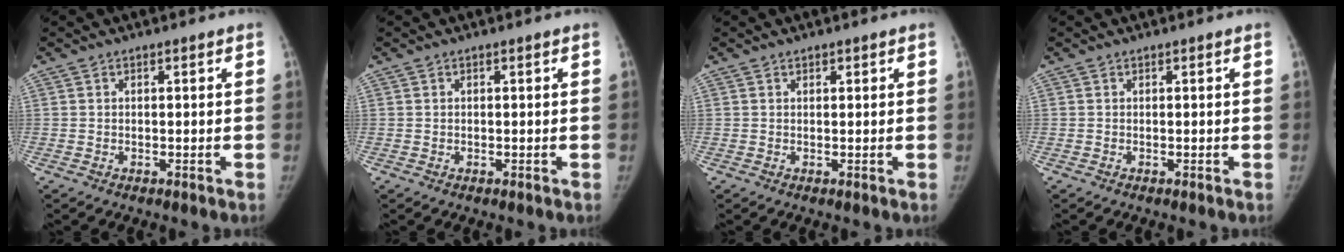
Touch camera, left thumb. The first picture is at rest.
{"total": 0.0}
{"total": 0.5, "force": [0.3, 0.3, 0.2], "torque": [0.001, -0.002, 0.005]}
{"total": 0.0}